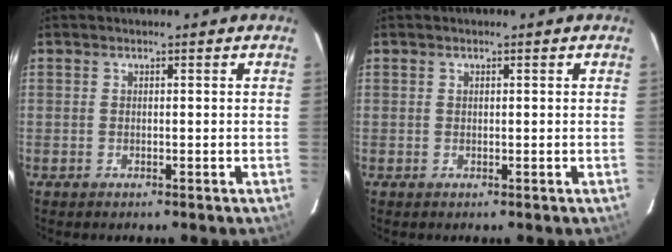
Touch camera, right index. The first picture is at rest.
{"total": 0.0}